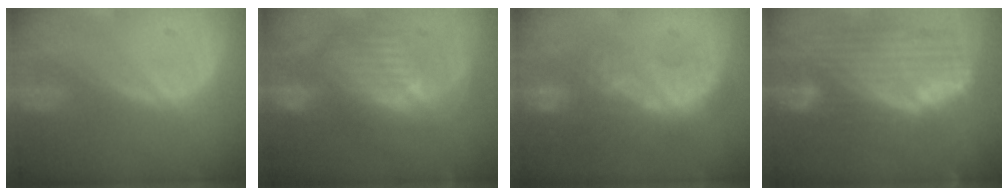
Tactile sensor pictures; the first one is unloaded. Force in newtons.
{"total": 11.1, "press": 9.7, "slide": 5.3}
{"total": 9.1, "press": 8.7, "slide": 2.7}
{"total": 11.8, "press": 10.0, "slide": 6.2}